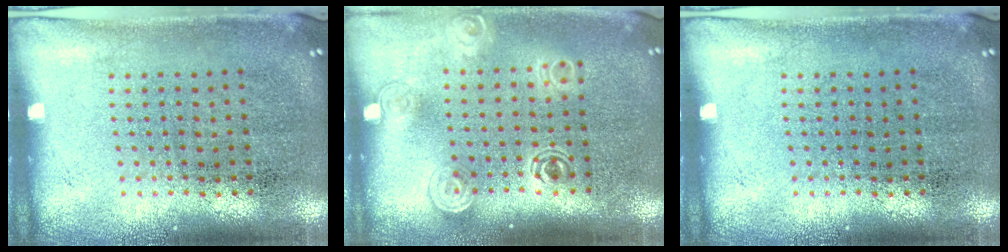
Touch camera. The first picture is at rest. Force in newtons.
{"total": 1.6, "press": 1.2, "slide": 1.0}
{"total": 0.0}